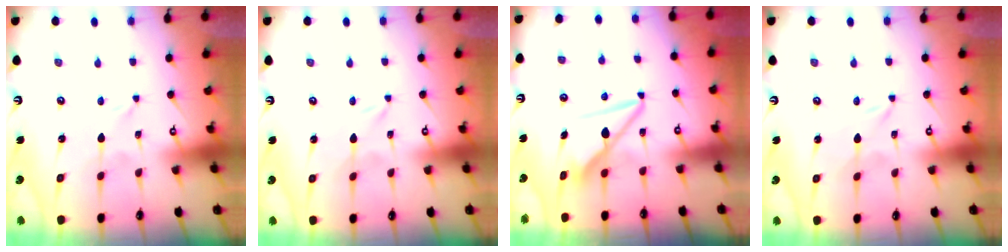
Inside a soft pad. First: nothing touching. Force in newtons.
{"total": 0.0}
{"total": 10.2, "press": 10.2, "slide": 0.6}
{"total": 0.0}